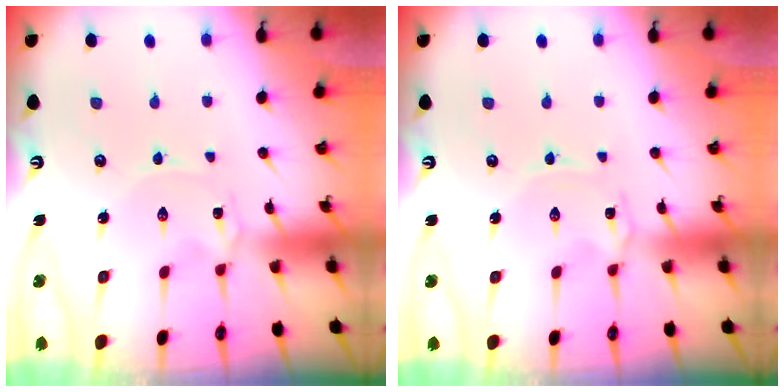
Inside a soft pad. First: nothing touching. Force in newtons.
{"total": 0.7, "press": 0.7, "slide": 0.1}